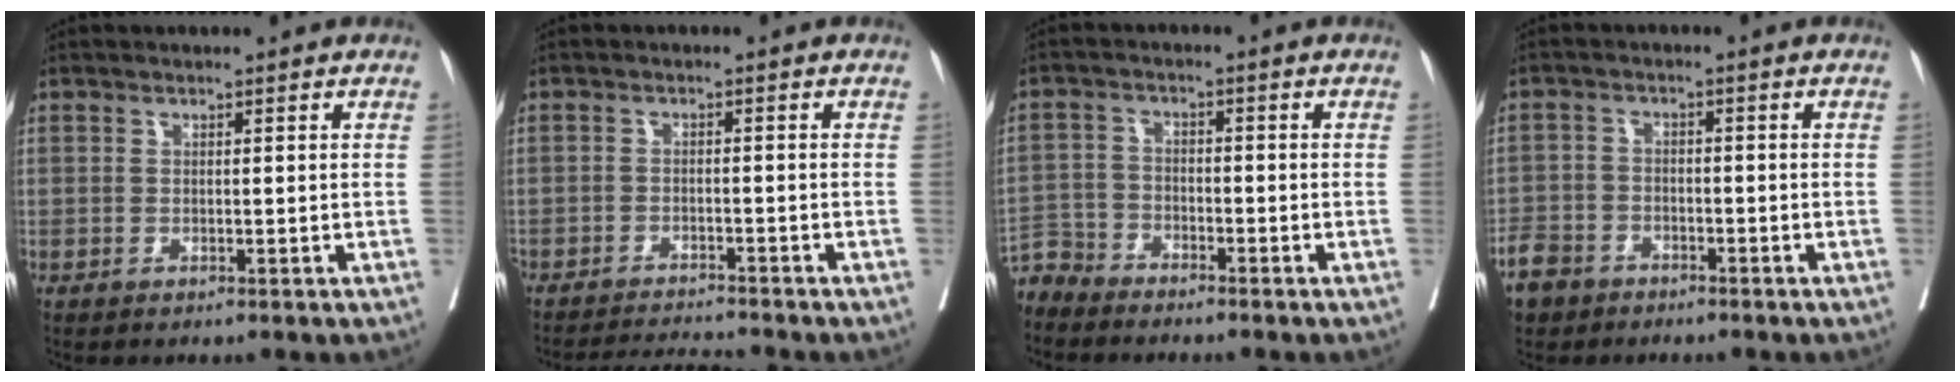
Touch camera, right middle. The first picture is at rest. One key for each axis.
{"total": 6.5, "fx": -6.3, "fy": -0.9, "fz": 1.2, "tx": -0.013, "ty": -0.011, "tz": -0.103}
{"total": 4.4, "fx": -4.3, "fy": 0.8, "fz": -0.8, "tx": 0.017, "ty": -0.005, "tz": -0.086}
{"total": 5.6, "fx": -4.3, "fy": 3.5, "fz": 1.1, "tx": -0.030, "ty": 0.000, "tz": -0.079}